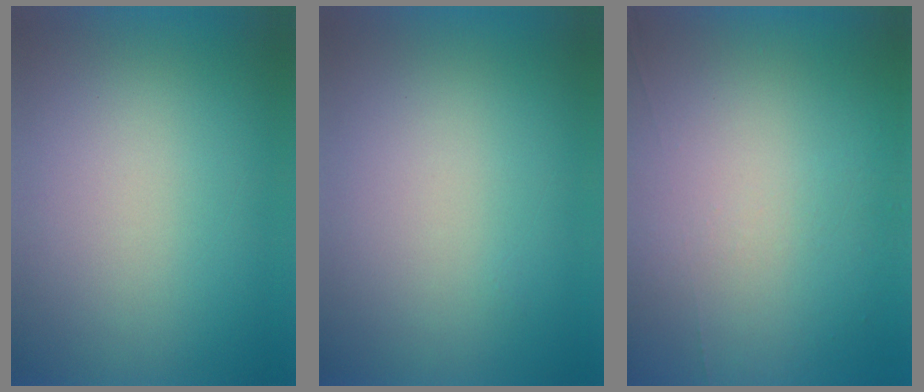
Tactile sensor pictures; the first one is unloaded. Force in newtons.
{"total": 0.0}
{"total": 6.8}